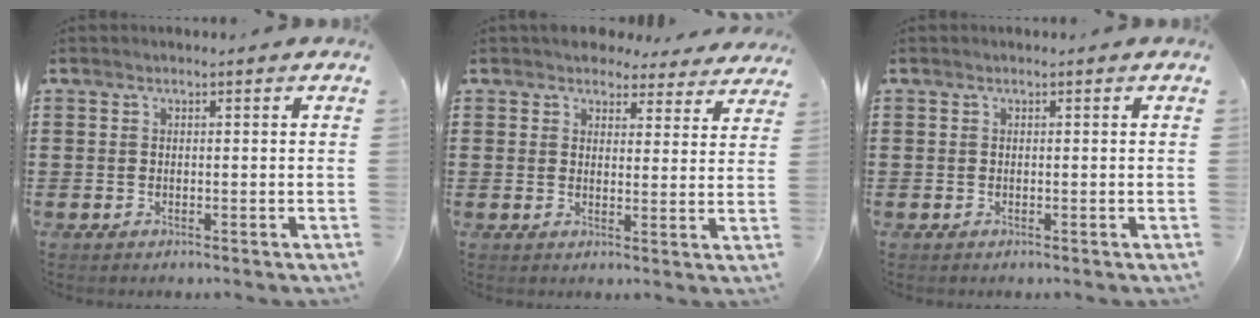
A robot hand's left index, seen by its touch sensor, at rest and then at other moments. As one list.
[{"total": 4.3, "force": [4.0, 1.4, 0.8], "torque": [-0.025, -0.012, 0.072]}, {"total": 0.0}]